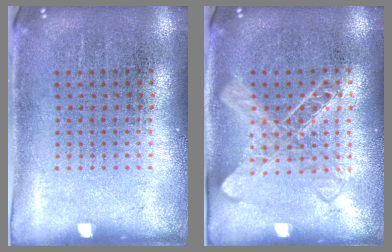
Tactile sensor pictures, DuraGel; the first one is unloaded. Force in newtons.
{"total": 1.4, "press": 1.4, "slide": 0.4}